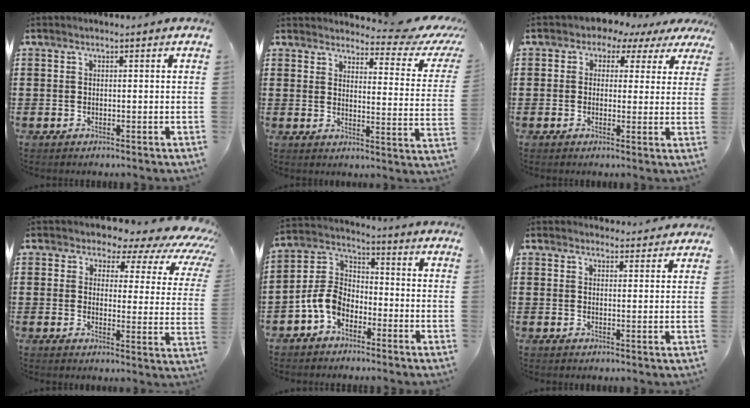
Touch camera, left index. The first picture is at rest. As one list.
[{"total": 4.6, "force": [3.8, 0.9, 2.4], "torque": [-0.043, -0.031, 0.057]}, {"total": 2.8, "force": [1.7, 2.1, 0.8], "torque": [-0.036, -0.005, 0.023]}, {"total": 4.7, "force": [3.3, 2.4, 2.3], "torque": [-0.048, -0.022, 0.049]}, {"total": 6.5, "force": [-3.3, 4.3, 3.6], "torque": [-0.112, 0.000, -0.077]}, {"total": 2.7, "force": [2.6, 0.6, 0.1], "torque": [-0.001, -0.011, 0.048]}]